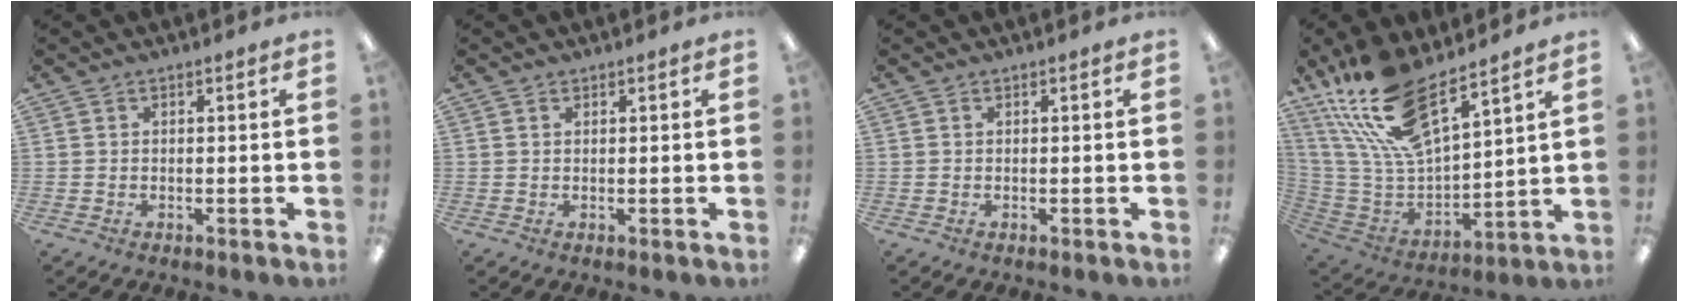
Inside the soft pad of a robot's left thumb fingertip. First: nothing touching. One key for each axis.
{"total": 0.5, "fx": 0.4, "fy": 0.3, "fz": 0.2, "tx": -0.005, "ty": 0.002, "tz": 0.007}
{"total": 0.0}
{"total": 19.9, "fx": 14.5, "fy": 6.7, "fz": 11.8, "tx": -0.261, "ty": -0.094, "tz": 0.258}